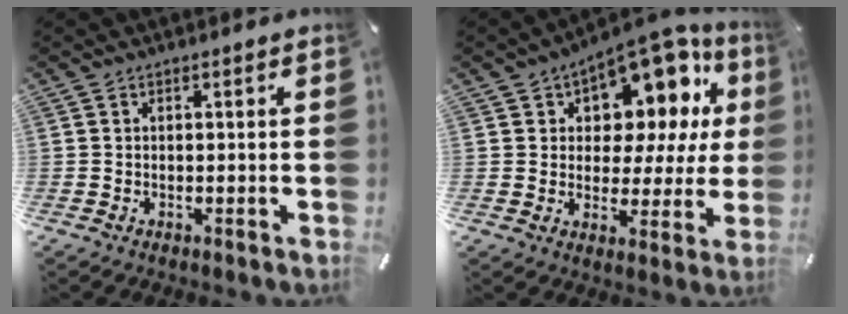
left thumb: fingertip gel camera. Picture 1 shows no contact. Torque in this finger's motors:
{"motor_torque": [2.15, 2.86, 0.21, -0.04, 0.13]}